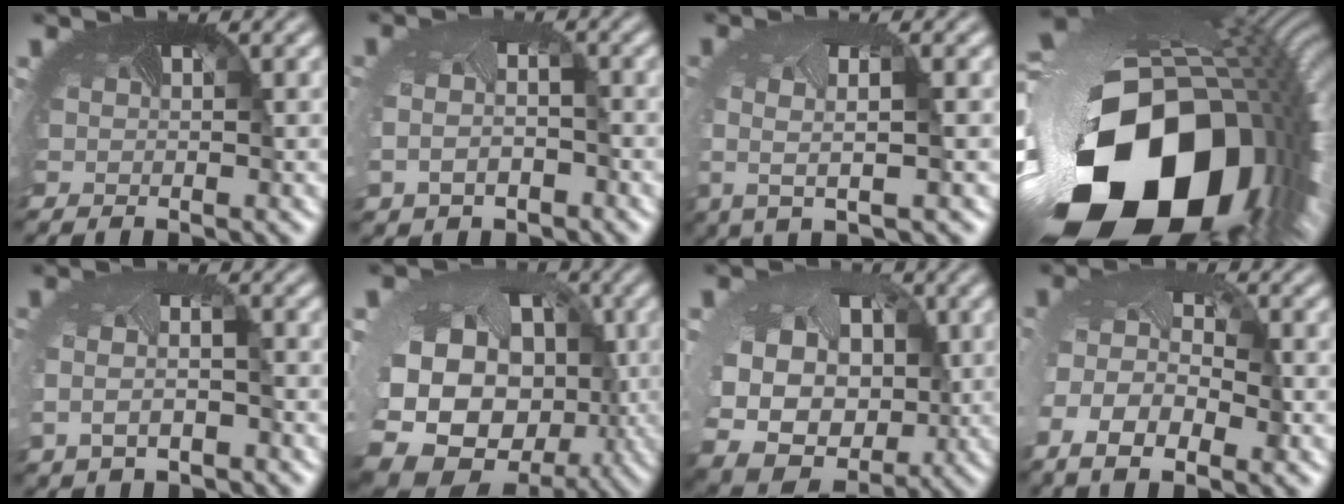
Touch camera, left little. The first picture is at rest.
{"total": 3.7, "force": [-1.1, 2.5, 2.5], "torque": [-0.073, -0.026, -0.012]}
{"total": 3.0, "force": [-0.4, 0.5, 2.9], "torque": [-0.070, -0.010, -0.014]}
{"total": 20.2, "force": [-6.7, 12.7, 14.1], "torque": [-0.291, -0.114, -0.066]}
{"total": 3.4, "force": [-0.8, 1.8, 2.8], "torque": [-0.081, -0.014, -0.014]}
{"total": 18.3, "force": [-3.9, 14.1, 11.0], "torque": [-0.217, -0.065, -0.061]}
{"total": 13.8, "force": [0.3, 11.3, 8.0], "torque": [-0.168, -0.038, 0.010]}
{"total": 6.3, "force": [-2.8, 3.2, 4.6], "torque": [-0.115, -0.024, -0.051]}